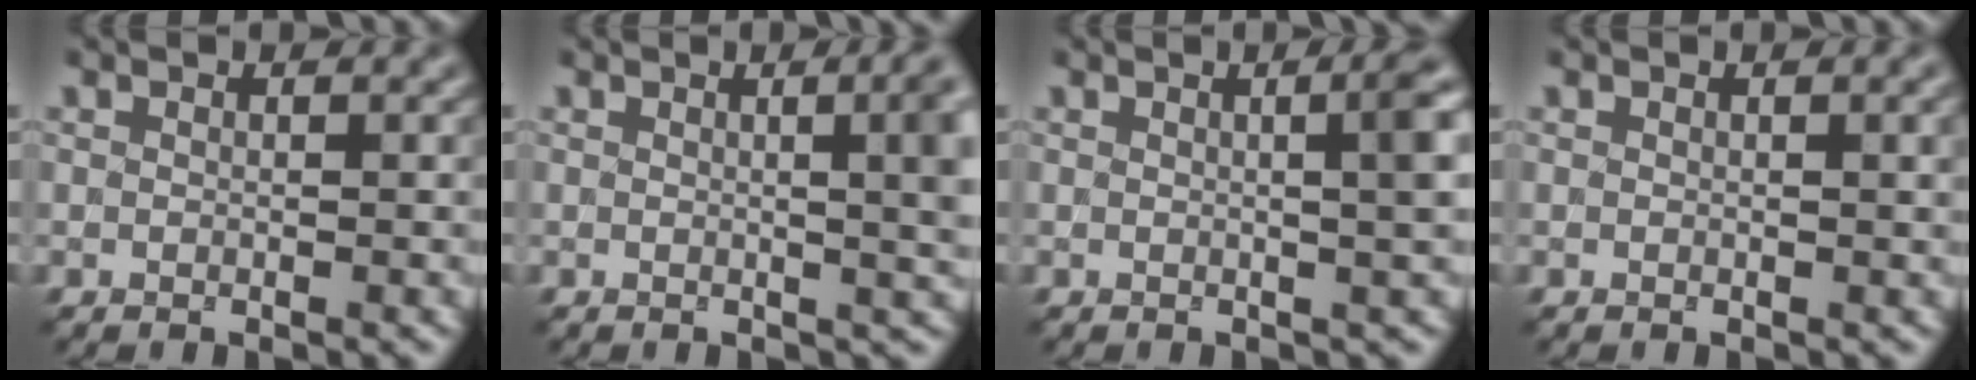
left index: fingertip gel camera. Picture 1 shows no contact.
{"total": 7.2, "force": [0.8, 2.9, 6.6], "torque": [-0.032, 0.016, 0.002]}
{"total": 5.3, "force": [0.6, 1.8, 5.0], "torque": [-0.037, 0.016, 0.002]}
{"total": 1.7, "force": [0.3, 0.5, 1.6], "torque": [-0.018, 0.000, 0.001]}